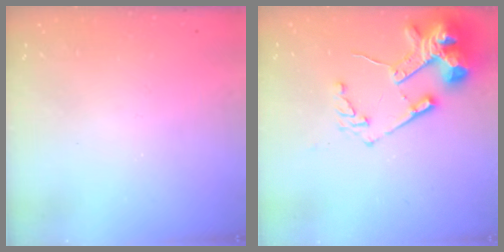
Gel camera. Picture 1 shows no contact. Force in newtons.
{"total": 17.2, "press": 17.0, "slide": 2.3}